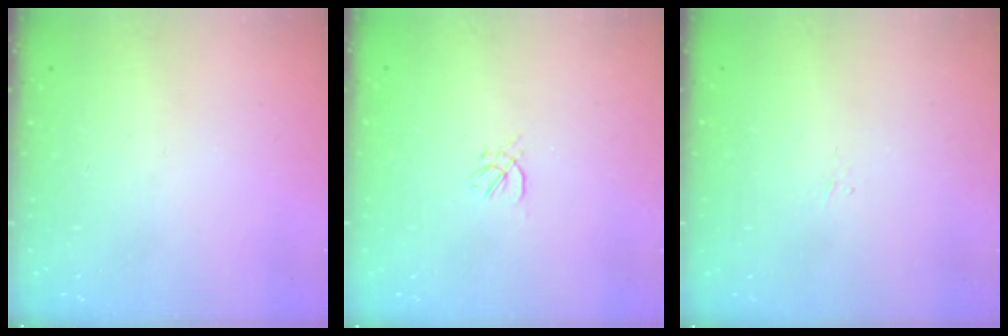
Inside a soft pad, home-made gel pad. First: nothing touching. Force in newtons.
{"total": 0.7, "press": 0.5, "slide": 0.5}
{"total": 1.6, "press": 1.5, "slide": 0.3}